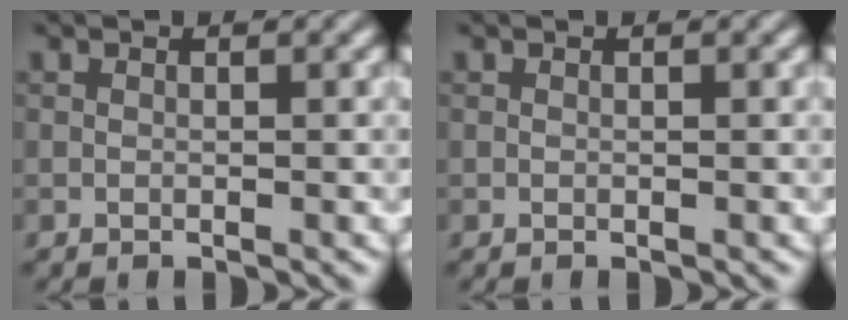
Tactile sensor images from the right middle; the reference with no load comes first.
{"total": 0.0}